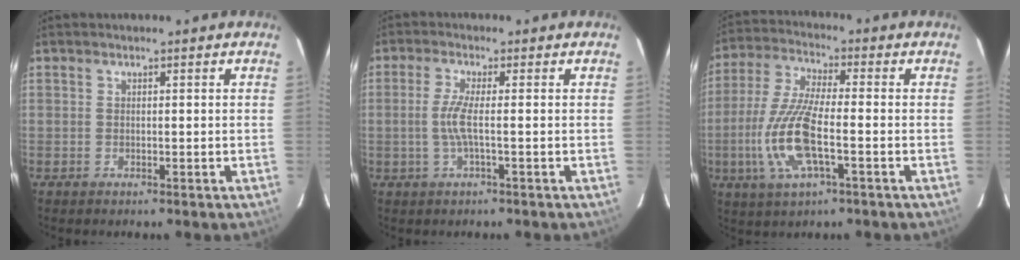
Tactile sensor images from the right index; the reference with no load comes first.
{"total": 4.0, "force": [-0.7, -0.3, 3.9], "torque": [-0.083, -0.004, -0.014]}
{"total": 13.5, "force": [-3.6, 3.5, 12.6], "torque": [-0.273, -0.008, -0.071]}